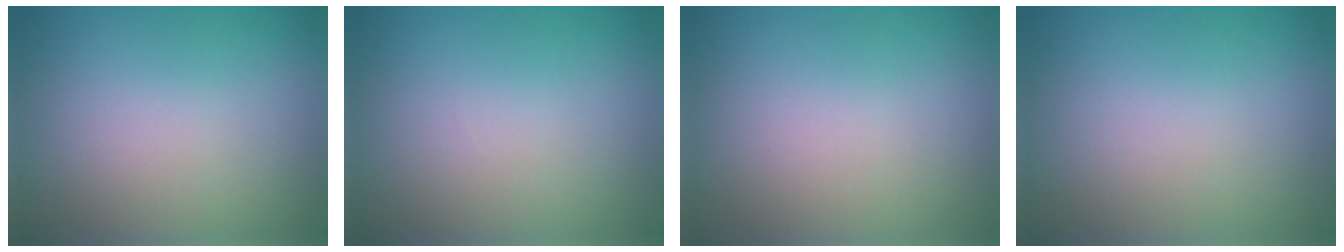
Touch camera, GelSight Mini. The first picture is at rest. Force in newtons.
{"total": 0.0}
{"total": 0.0}
{"total": 0.0}